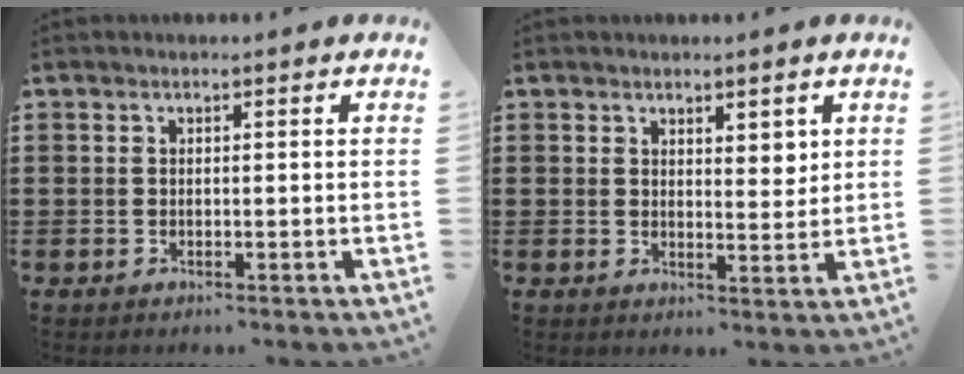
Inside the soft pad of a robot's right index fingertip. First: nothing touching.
{"total": 2.6, "force": [2.2, 1.1, 0.9], "torque": [-0.013, 0.003, 0.040]}